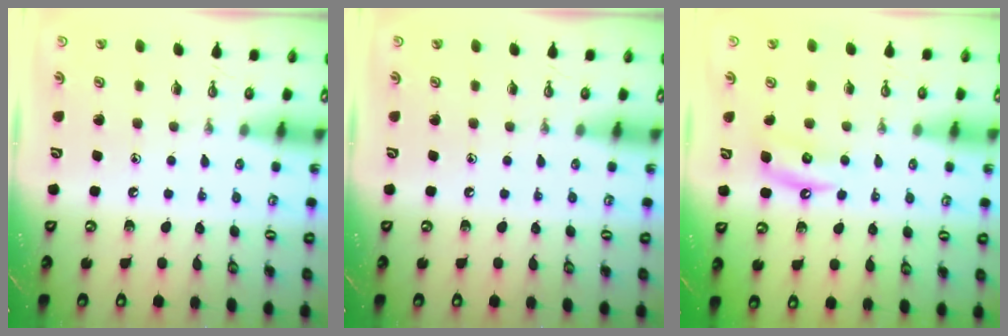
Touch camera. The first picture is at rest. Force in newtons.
{"total": 0.0}
{"total": 5.0, "press": 5.0, "slide": 0.5}